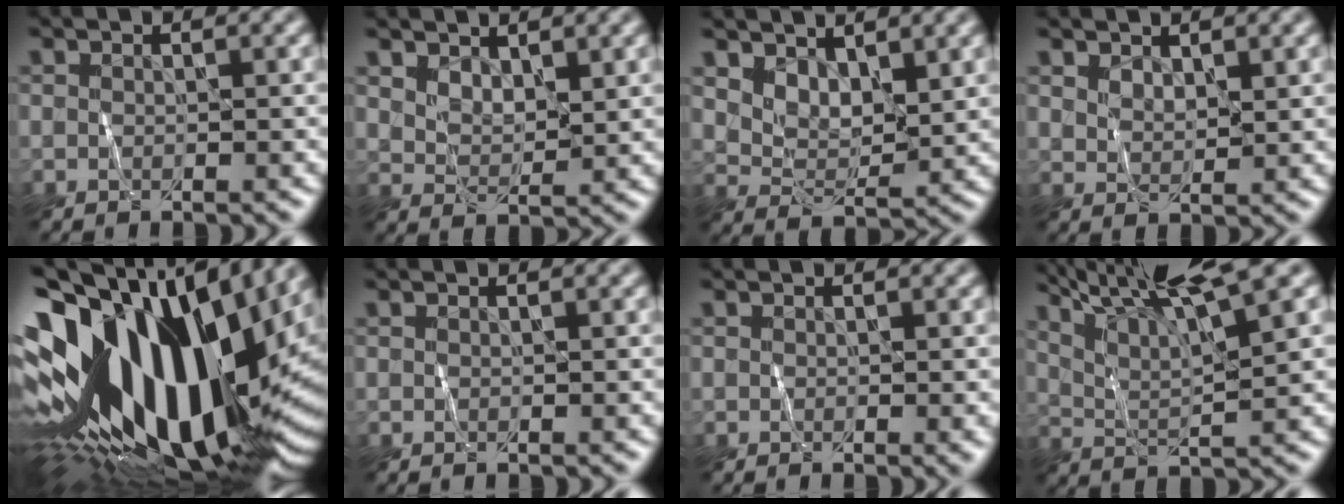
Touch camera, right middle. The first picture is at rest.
{"total": 2.5, "force": [1.8, 1.1, 1.4], "torque": [-0.028, -0.005, 0.037]}
{"total": 3.4, "force": [2.5, 1.6, 1.8], "torque": [-0.041, -0.009, 0.045]}
{"total": 1.8, "force": [1.4, 0.7, 0.9], "torque": [-0.019, -0.004, 0.031]}
{"total": 21.0, "force": [2.1, 11.9, 17.2], "torque": [-0.322, -0.028, 0.037]}
{"total": 0.0}
{"total": 0.8, "force": [-0.2, 0.1, 0.8], "torque": [-0.009, -0.005, -0.002]}
{"total": 9.8, "force": [7.0, 1.5, 6.7], "torque": [-0.119, 0.016, 0.115]}